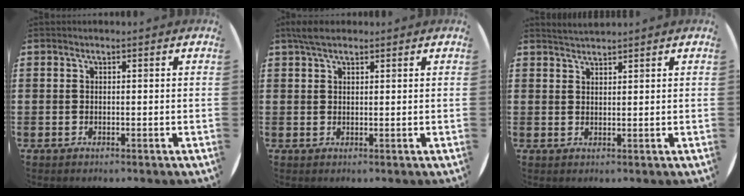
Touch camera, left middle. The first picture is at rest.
{"total": 2.7, "force": [2.0, 1.0, 1.5], "torque": [-0.034, 0.007, 0.037]}
{"total": 1.8, "force": [1.8, 0.0, 0.1], "torque": [-0.003, 0.001, 0.034]}